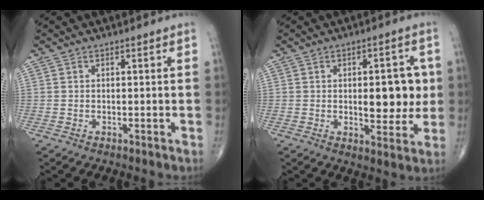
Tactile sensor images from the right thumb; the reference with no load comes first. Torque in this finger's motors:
{"motor_torque": [1.03, 0.89, 0.62, 0.47, 0.05]}